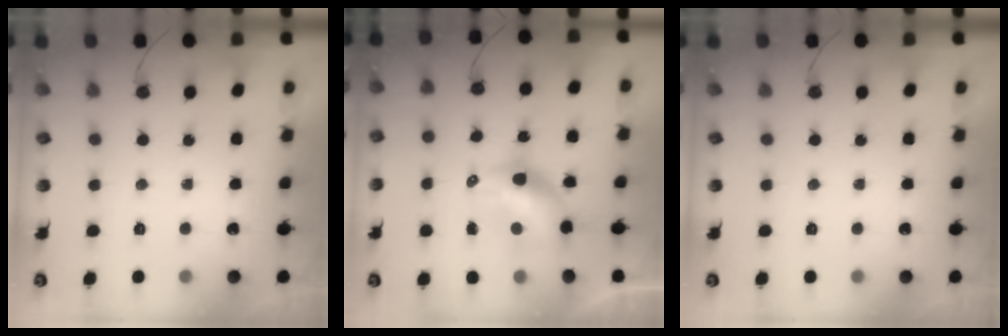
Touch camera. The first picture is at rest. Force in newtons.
{"total": 7.4, "press": 7.4, "slide": 0.6}
{"total": 0.0}